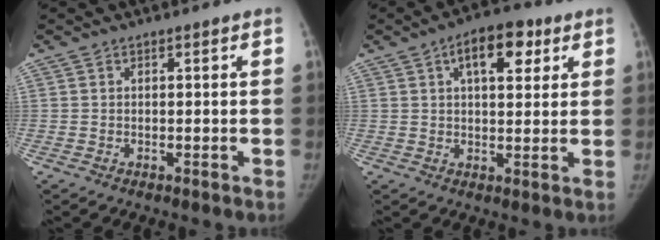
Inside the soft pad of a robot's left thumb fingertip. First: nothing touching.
{"total": 9.9, "force": [4.3, 5.0, 7.4], "torque": [-0.083, -0.001, 0.061]}